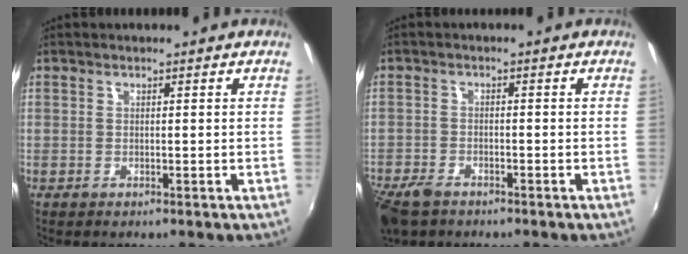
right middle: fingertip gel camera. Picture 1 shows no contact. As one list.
[{"total": 7.6, "force": [-5.6, 3.7, 3.5], "torque": [-0.104, -0.024, -0.107]}]